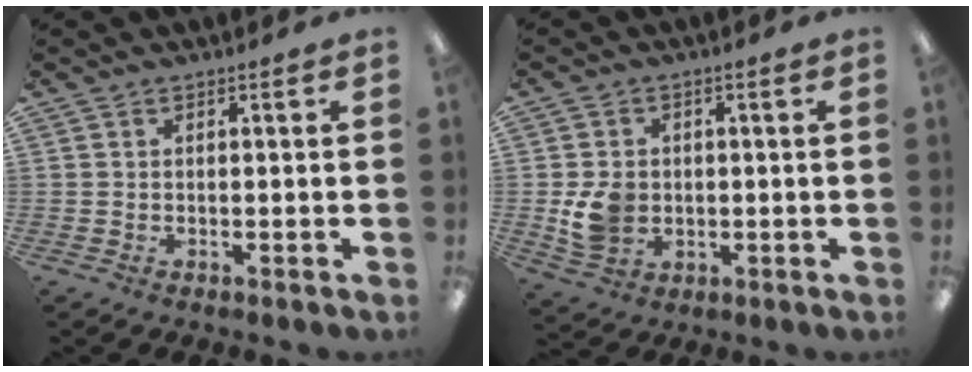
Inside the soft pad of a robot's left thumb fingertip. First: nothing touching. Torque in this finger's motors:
{"motor_torque": [0.14, 0.35, 0.28, -0.31, 0.02]}